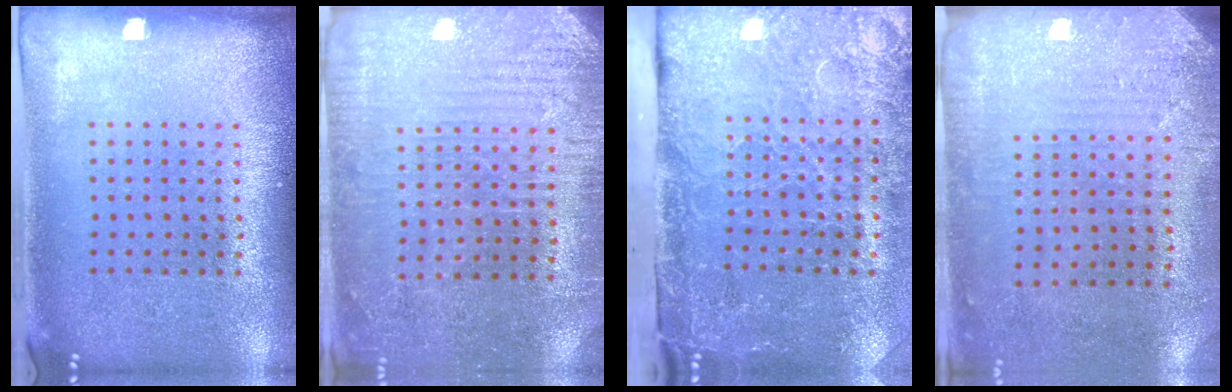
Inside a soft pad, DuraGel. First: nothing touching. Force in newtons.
{"total": 3.1, "press": 3.0, "slide": 0.6}
{"total": 4.8, "press": 3.6, "slide": 3.1}
{"total": 2.8, "press": 2.3, "slide": 1.7}